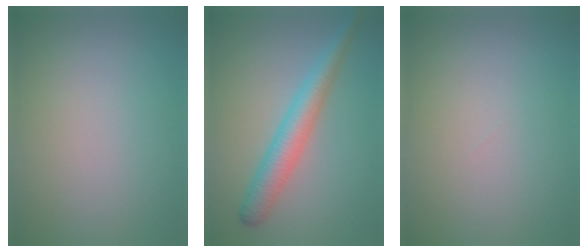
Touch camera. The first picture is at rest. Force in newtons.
{"total": 4.2, "press": 4.2, "slide": 0.2}
{"total": 0.0}